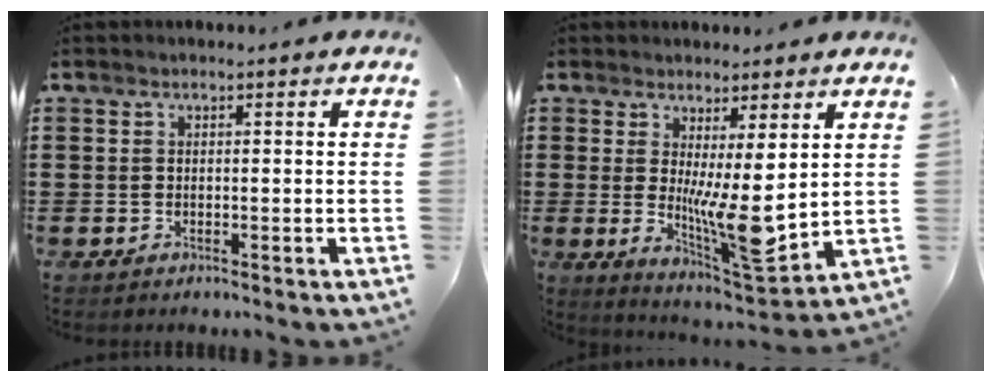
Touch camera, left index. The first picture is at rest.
{"total": 8.6, "force": [0.8, 1.4, 8.4], "torque": [-0.141, -0.042, 0.013]}